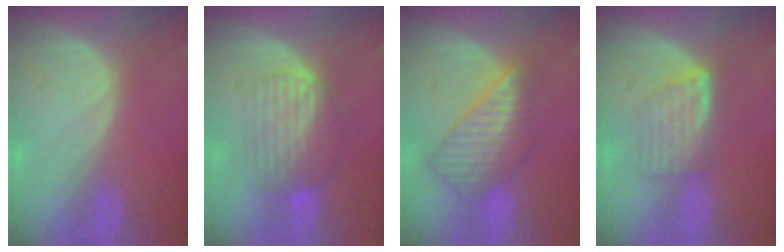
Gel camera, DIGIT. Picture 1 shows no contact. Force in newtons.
{"total": 6.8, "press": 6.5, "slide": 2.1}
{"total": 8.7, "press": 7.6, "slide": 4.3}
{"total": 5.9, "press": 5.5, "slide": 2.2}